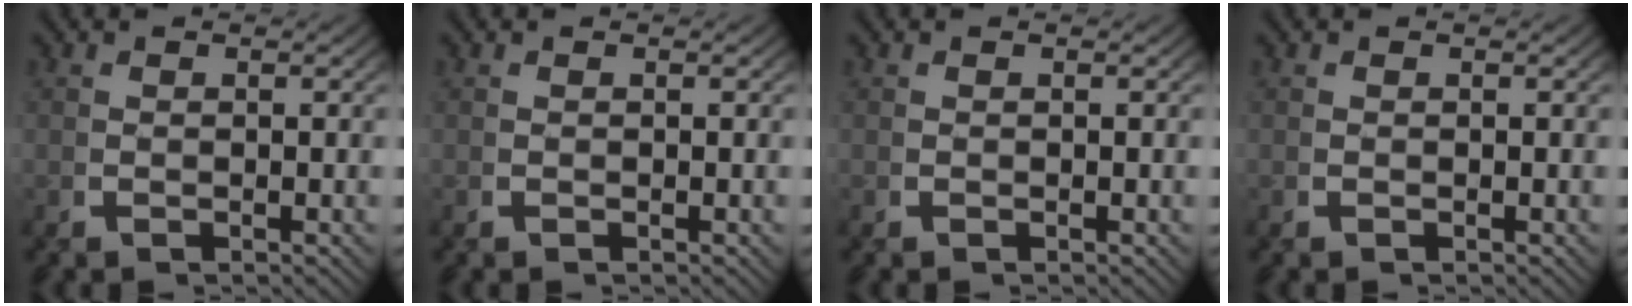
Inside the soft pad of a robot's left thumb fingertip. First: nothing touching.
{"total": 0.0}
{"total": 0.0}
{"total": 0.0}